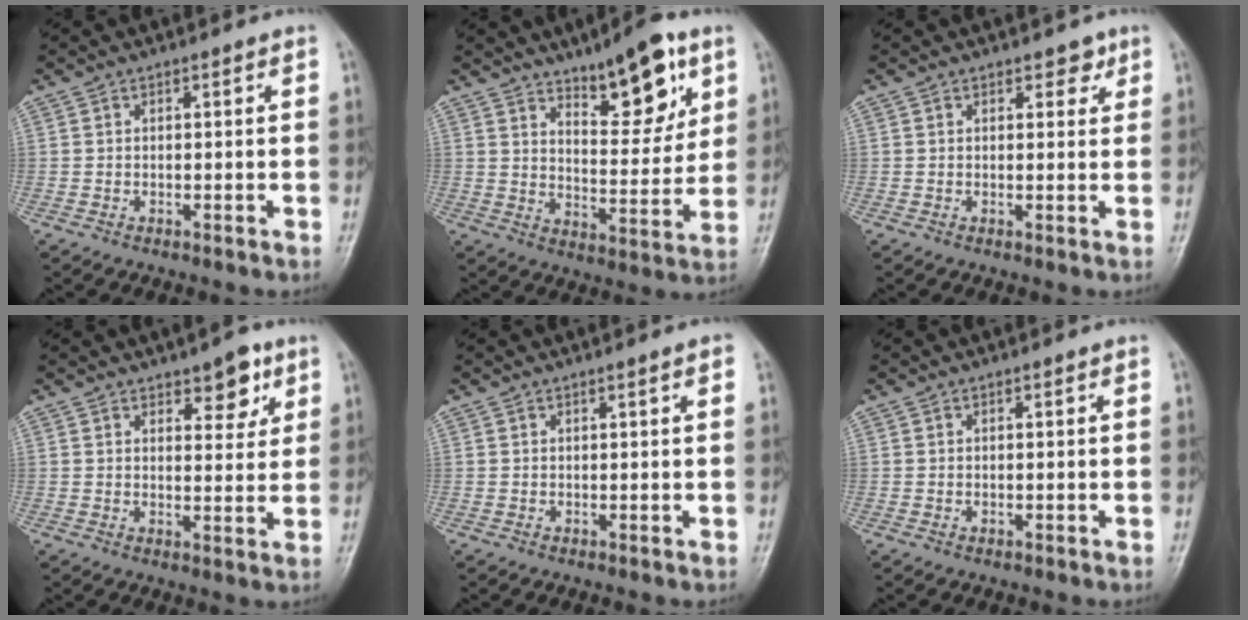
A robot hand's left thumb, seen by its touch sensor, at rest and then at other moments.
{"total": 14.0, "force": [8.3, 5.1, 10.0], "torque": [-0.112, -0.046, 0.129]}
{"total": 2.3, "force": [1.5, 1.4, 1.0], "torque": [0.005, -0.006, 0.016]}
{"total": 6.2, "force": [3.7, 3.0, 3.9], "torque": [-0.025, -0.020, 0.048]}
{"total": 1.3, "force": [0.7, 0.1, 1.1], "torque": [-0.018, 0.000, 0.008]}
{"total": 0.0}